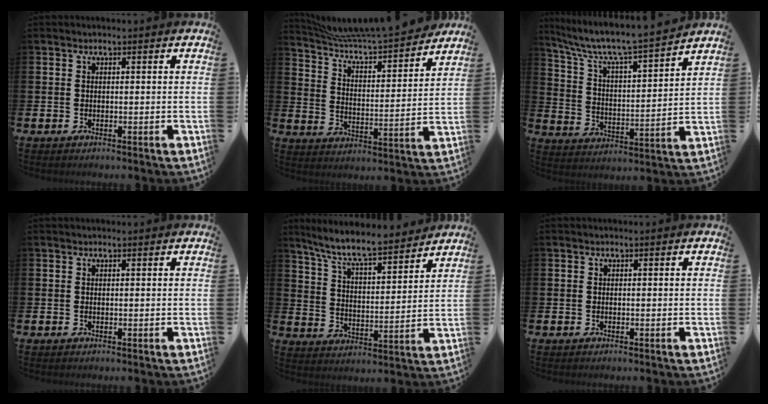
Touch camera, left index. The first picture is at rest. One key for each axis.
{"total": 8.4, "fx": 8.2, "fy": 0.4, "fz": 2.1, "tx": -0.078, "ty": -0.067, "tz": 0.142}
{"total": 7.5, "fx": 6.9, "fy": 0.7, "fz": 2.9, "tx": -0.090, "ty": -0.054, "tz": 0.113}
{"total": 0.0}
{"total": 8.4, "fx": 7.7, "fy": 1.0, "fz": 3.1, "tx": -0.089, "ty": -0.055, "tz": 0.134}
{"total": 0.0}